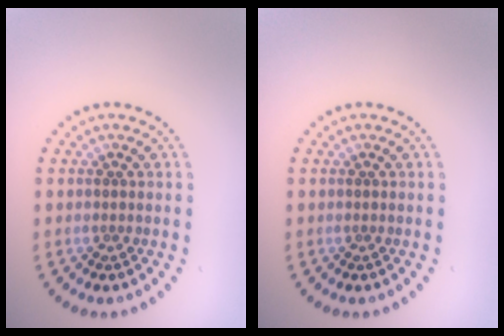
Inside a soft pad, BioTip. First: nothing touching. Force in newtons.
{"total": 0.0}